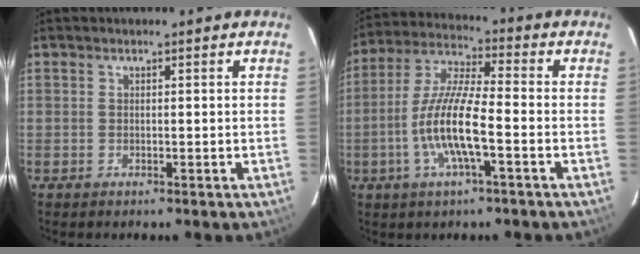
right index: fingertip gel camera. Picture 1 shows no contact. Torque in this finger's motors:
{"motor_torque": [0.90, -0.25, 0.74, 0.21]}